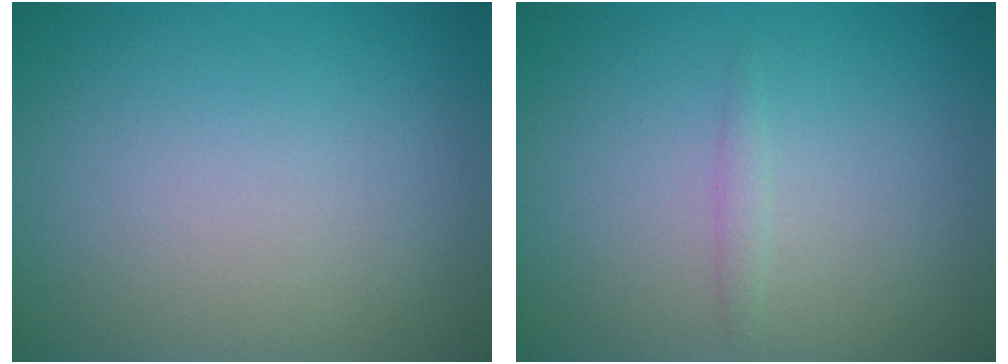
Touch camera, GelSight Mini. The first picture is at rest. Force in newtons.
{"total": 0.7, "press": 0.7, "slide": 0.0}